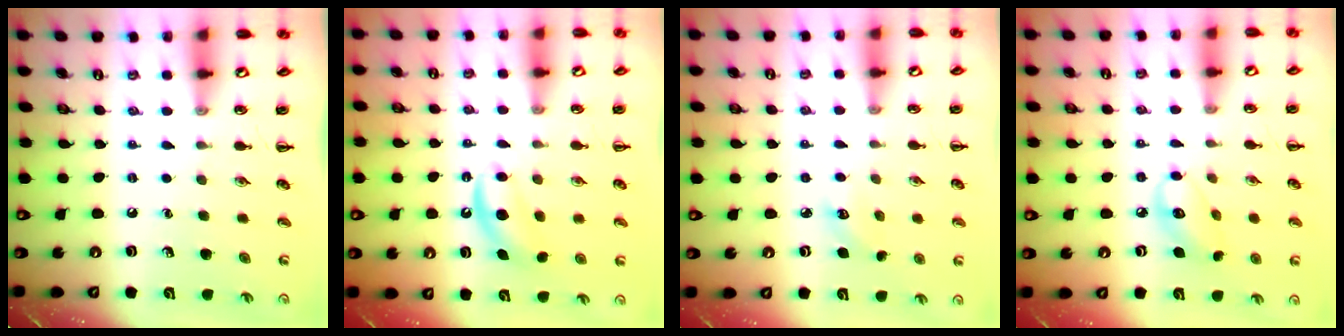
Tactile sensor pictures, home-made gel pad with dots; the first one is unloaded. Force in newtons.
{"total": 6.0, "press": 5.8, "slide": 1.4}
{"total": 3.2, "press": 3.1, "slide": 0.8}
{"total": 7.6, "press": 7.6, "slide": 0.7}